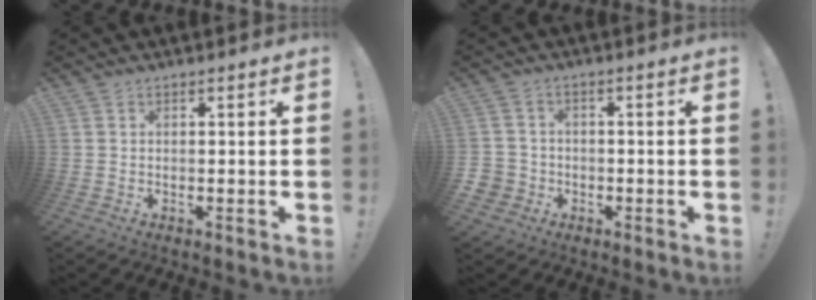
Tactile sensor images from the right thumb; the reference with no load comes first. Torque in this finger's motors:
{"motor_torque": [0.10, -0.01, -0.11, 0.01, -0.02]}